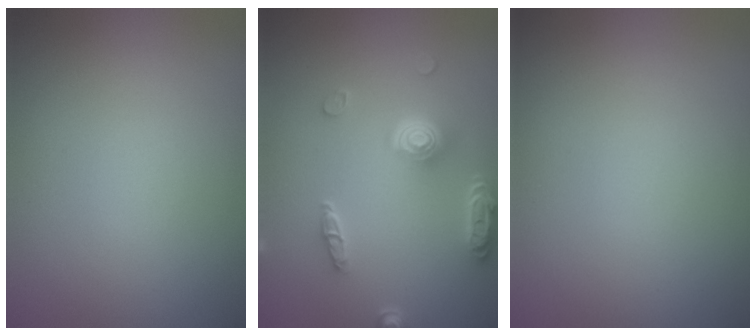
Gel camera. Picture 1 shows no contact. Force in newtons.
{"total": 4.7, "press": 3.7, "slide": 2.9}
{"total": 0.0}